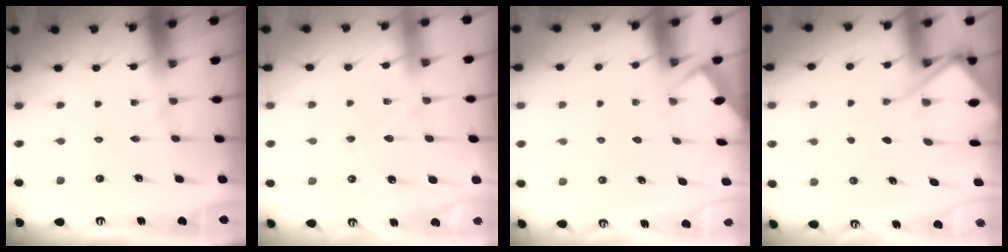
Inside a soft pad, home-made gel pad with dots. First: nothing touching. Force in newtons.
{"total": 5.8, "press": 5.8, "slide": 0.7}
{"total": 2.5, "press": 2.5, "slide": 0.4}
{"total": 7.9, "press": 7.9, "slide": 0.7}